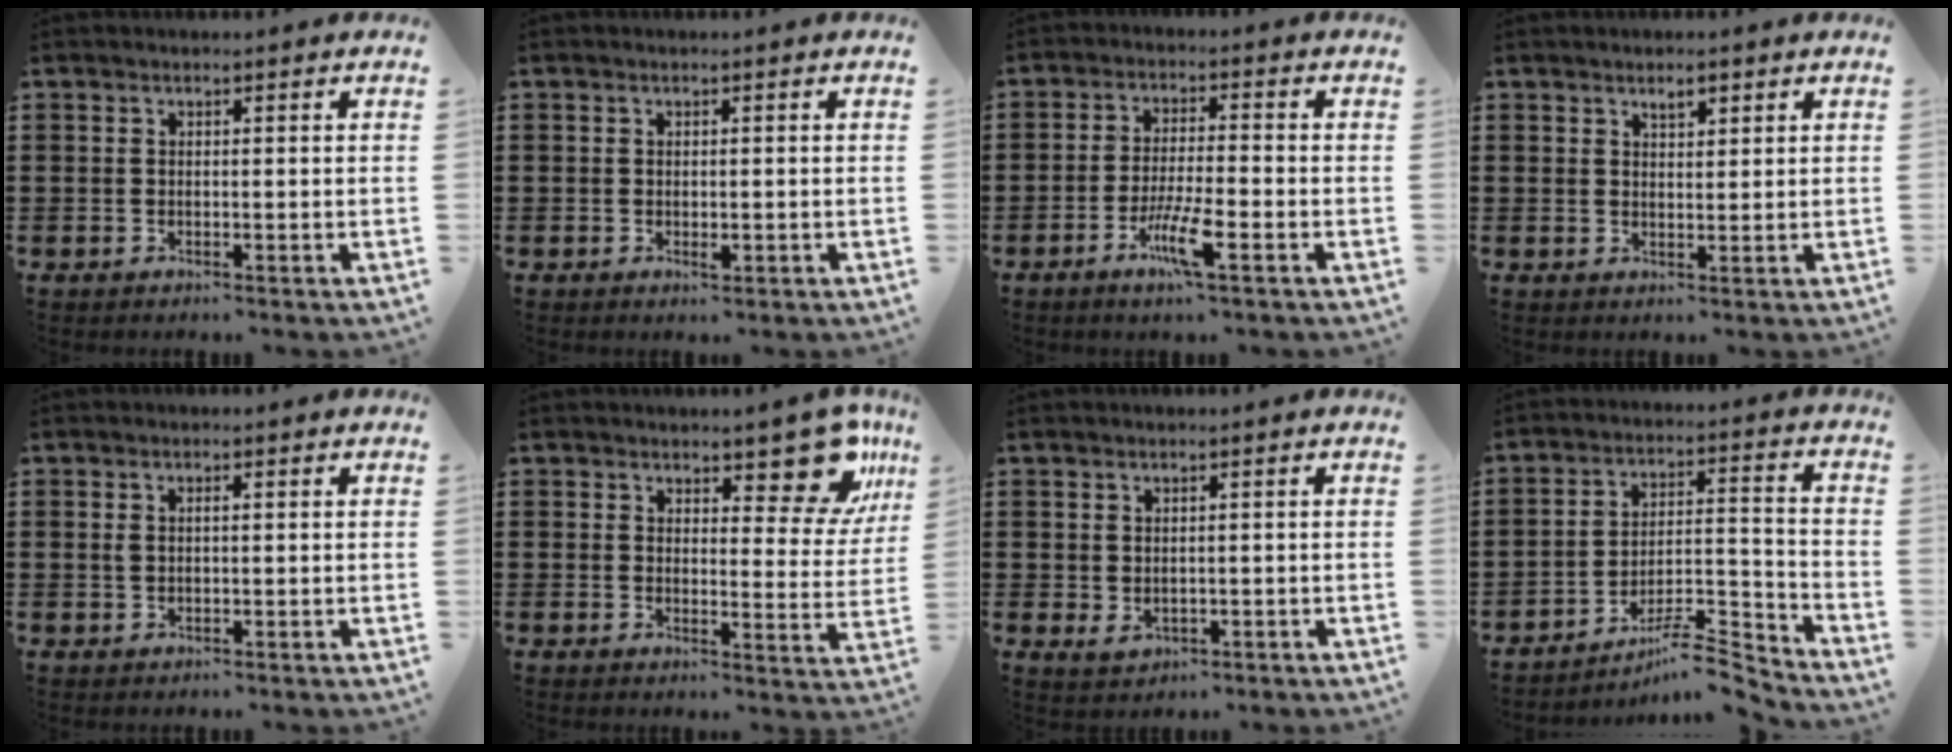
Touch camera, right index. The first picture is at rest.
{"total": 0.7, "force": [-0.1, 0.5, 0.5], "torque": [-0.010, -0.001, -0.001]}
{"total": 6.7, "force": [-3.4, 0.8, 5.7], "torque": [-0.111, -0.010, -0.061]}
{"total": 2.0, "force": [1.4, 0.9, 1.3], "torque": [-0.020, 0.001, 0.022]}
{"total": 1.2, "force": [0.2, 0.5, 1.1], "torque": [-0.024, 0.003, 0.002]}
{"total": 9.7, "force": [7.3, 3.3, 5.6], "torque": [-0.073, -0.034, 0.125]}
{"total": 1.5, "force": [0.0, 1.0, 1.1], "torque": [-0.023, 0.001, -0.001]}
{"total": 8.2, "force": [-7.1, 1.3, 3.9], "torque": [-0.054, 0.014, -0.132]}